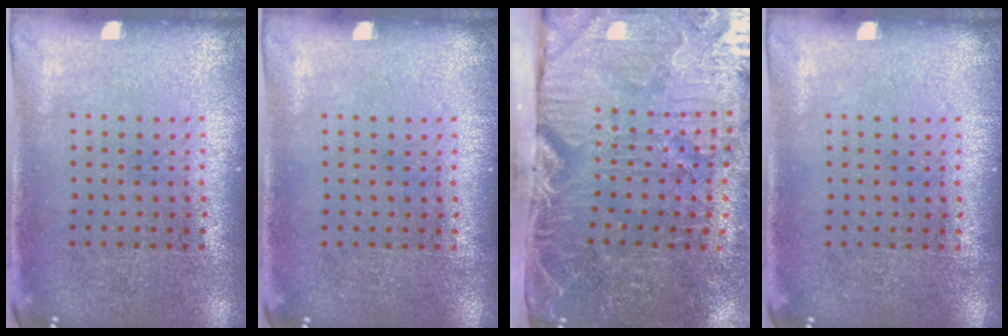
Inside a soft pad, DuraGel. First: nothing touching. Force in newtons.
{"total": 0.0}
{"total": 4.8, "press": 4.2, "slide": 2.3}
{"total": 0.0}